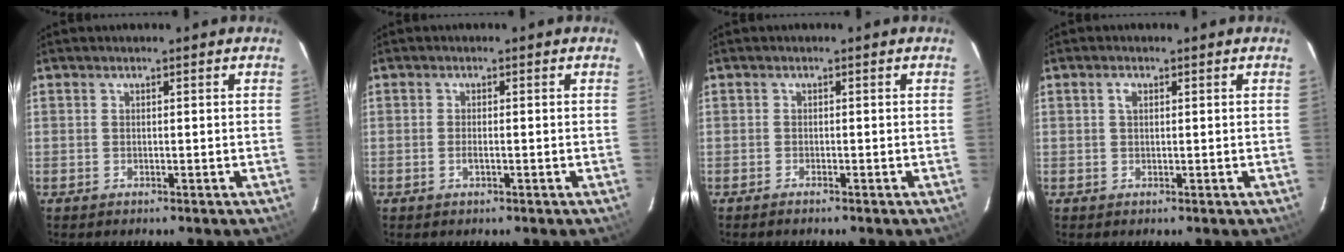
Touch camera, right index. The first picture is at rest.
{"total": 1.2, "force": [-0.5, 0.2, 1.1], "torque": [-0.022, -0.001, -0.009]}
{"total": 0.7, "force": [-0.7, 0.0, 0.3], "torque": [-0.007, -0.001, -0.014]}
{"total": 1.3, "force": [0.4, 0.8, 0.9], "torque": [-0.018, 0.005, 0.006]}